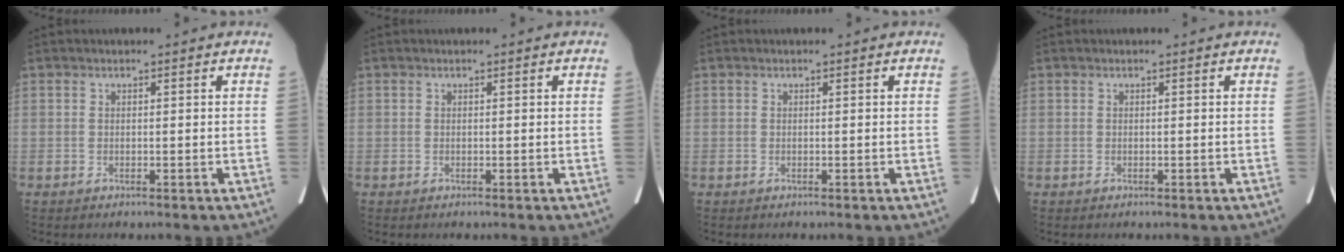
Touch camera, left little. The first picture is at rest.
{"total": 0.0}
{"total": 0.0}
{"total": 0.0}